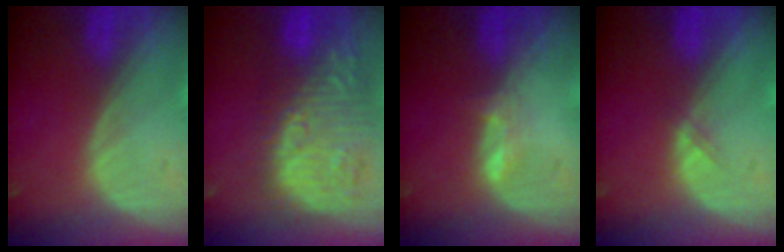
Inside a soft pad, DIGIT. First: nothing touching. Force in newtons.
{"total": 11.8, "press": 11.1, "slide": 4.0}
{"total": 1.7, "press": 1.7, "slide": 0.6}
{"total": 1.1, "press": 0.8, "slide": 0.7}